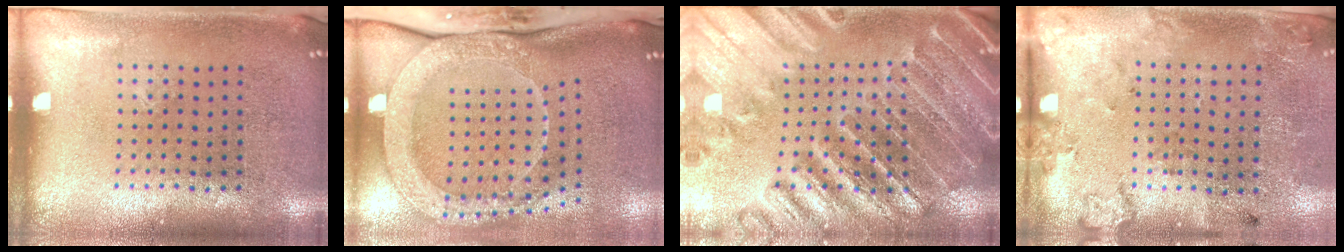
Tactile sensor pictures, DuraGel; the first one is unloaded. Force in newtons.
{"total": 2.7, "press": 2.2, "slide": 1.6}
{"total": 3.0, "press": 2.9, "slide": 0.4}
{"total": 2.2, "press": 1.4, "slide": 1.7}